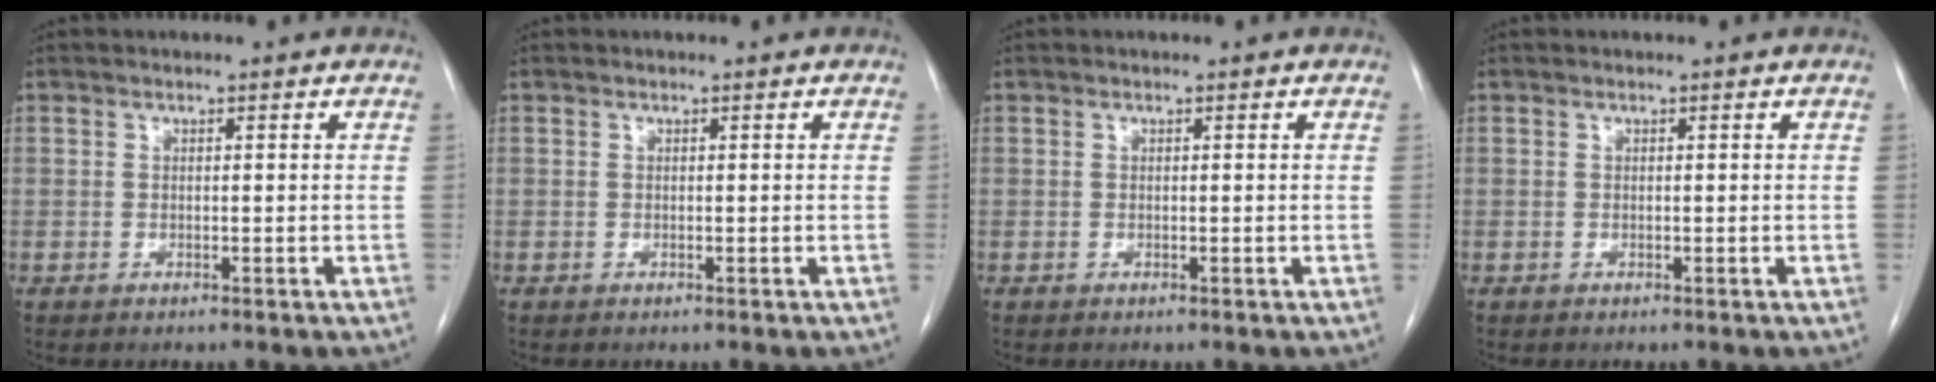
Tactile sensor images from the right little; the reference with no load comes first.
{"total": 0.0}
{"total": 0.0}
{"total": 0.0}